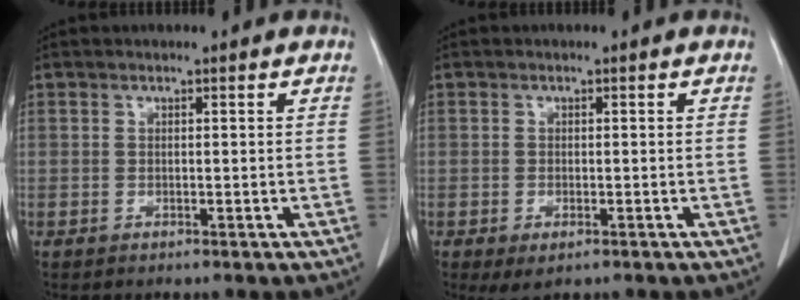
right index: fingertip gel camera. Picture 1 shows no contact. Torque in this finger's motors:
{"motor_torque": [0.15, -0.13, 0.14, 0.03]}